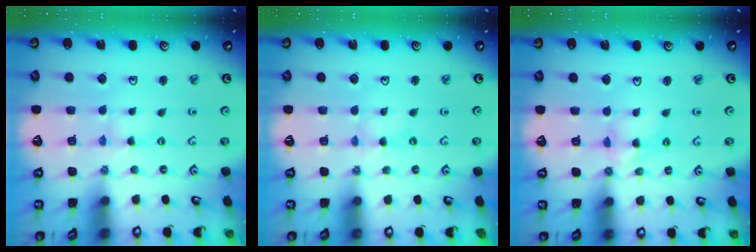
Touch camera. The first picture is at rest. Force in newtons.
{"total": 0.0}
{"total": 6.7, "press": 6.6, "slide": 0.4}